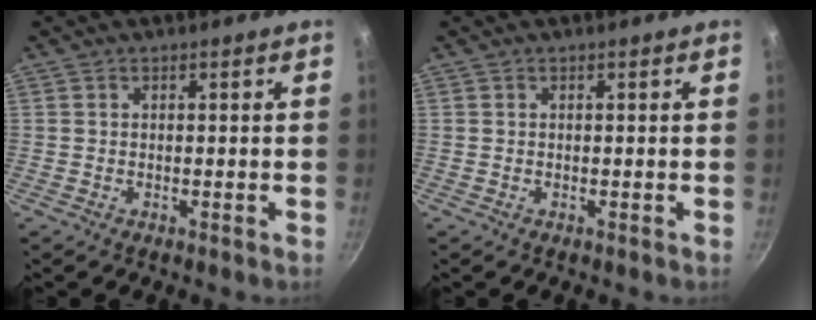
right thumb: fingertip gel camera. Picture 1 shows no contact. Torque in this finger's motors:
{"motor_torque": [0.00, 0.00, 0.00, 0.00, 0.03]}